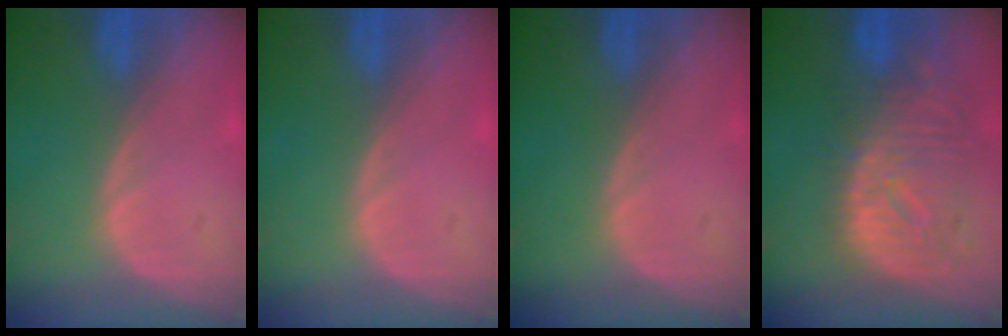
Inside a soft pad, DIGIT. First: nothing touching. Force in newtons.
{"total": 0.0}
{"total": 0.0}
{"total": 11.9, "press": 10.2, "slide": 6.1}